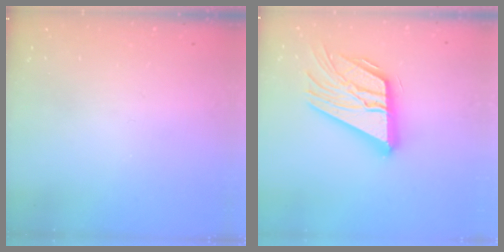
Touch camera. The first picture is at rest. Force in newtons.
{"total": 21.7, "press": 21.6, "slide": 1.9}